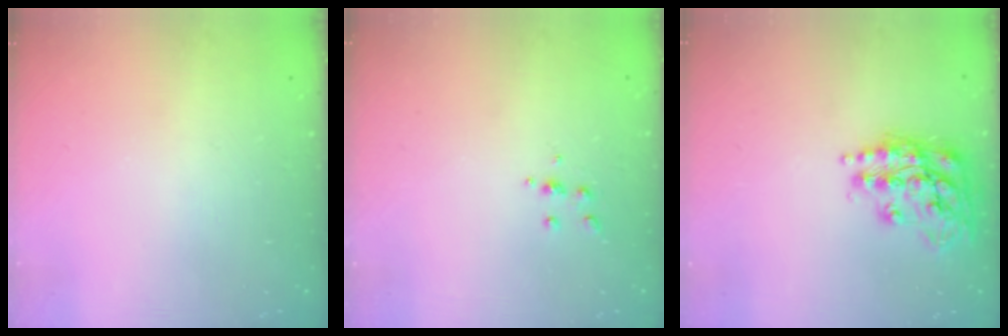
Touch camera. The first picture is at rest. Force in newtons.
{"total": 4.0, "press": 3.9, "slide": 0.9}
{"total": 16.5, "press": 16.5, "slide": 1.1}